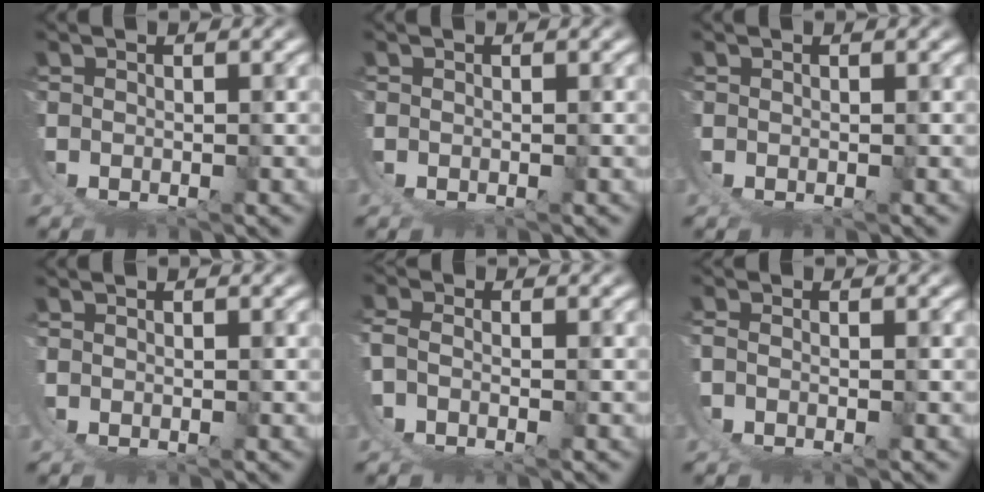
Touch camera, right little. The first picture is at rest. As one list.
[{"total": 0.0}, {"total": 0.0}, {"total": 0.0}, {"total": 1.8, "force": [-0.7, 0.5, 1.6], "torque": [-0.030, -0.003, -0.015]}, {"total": 1.0, "force": [-0.2, -0.5, 0.7], "torque": [-0.005, 0.003, -0.007]}]